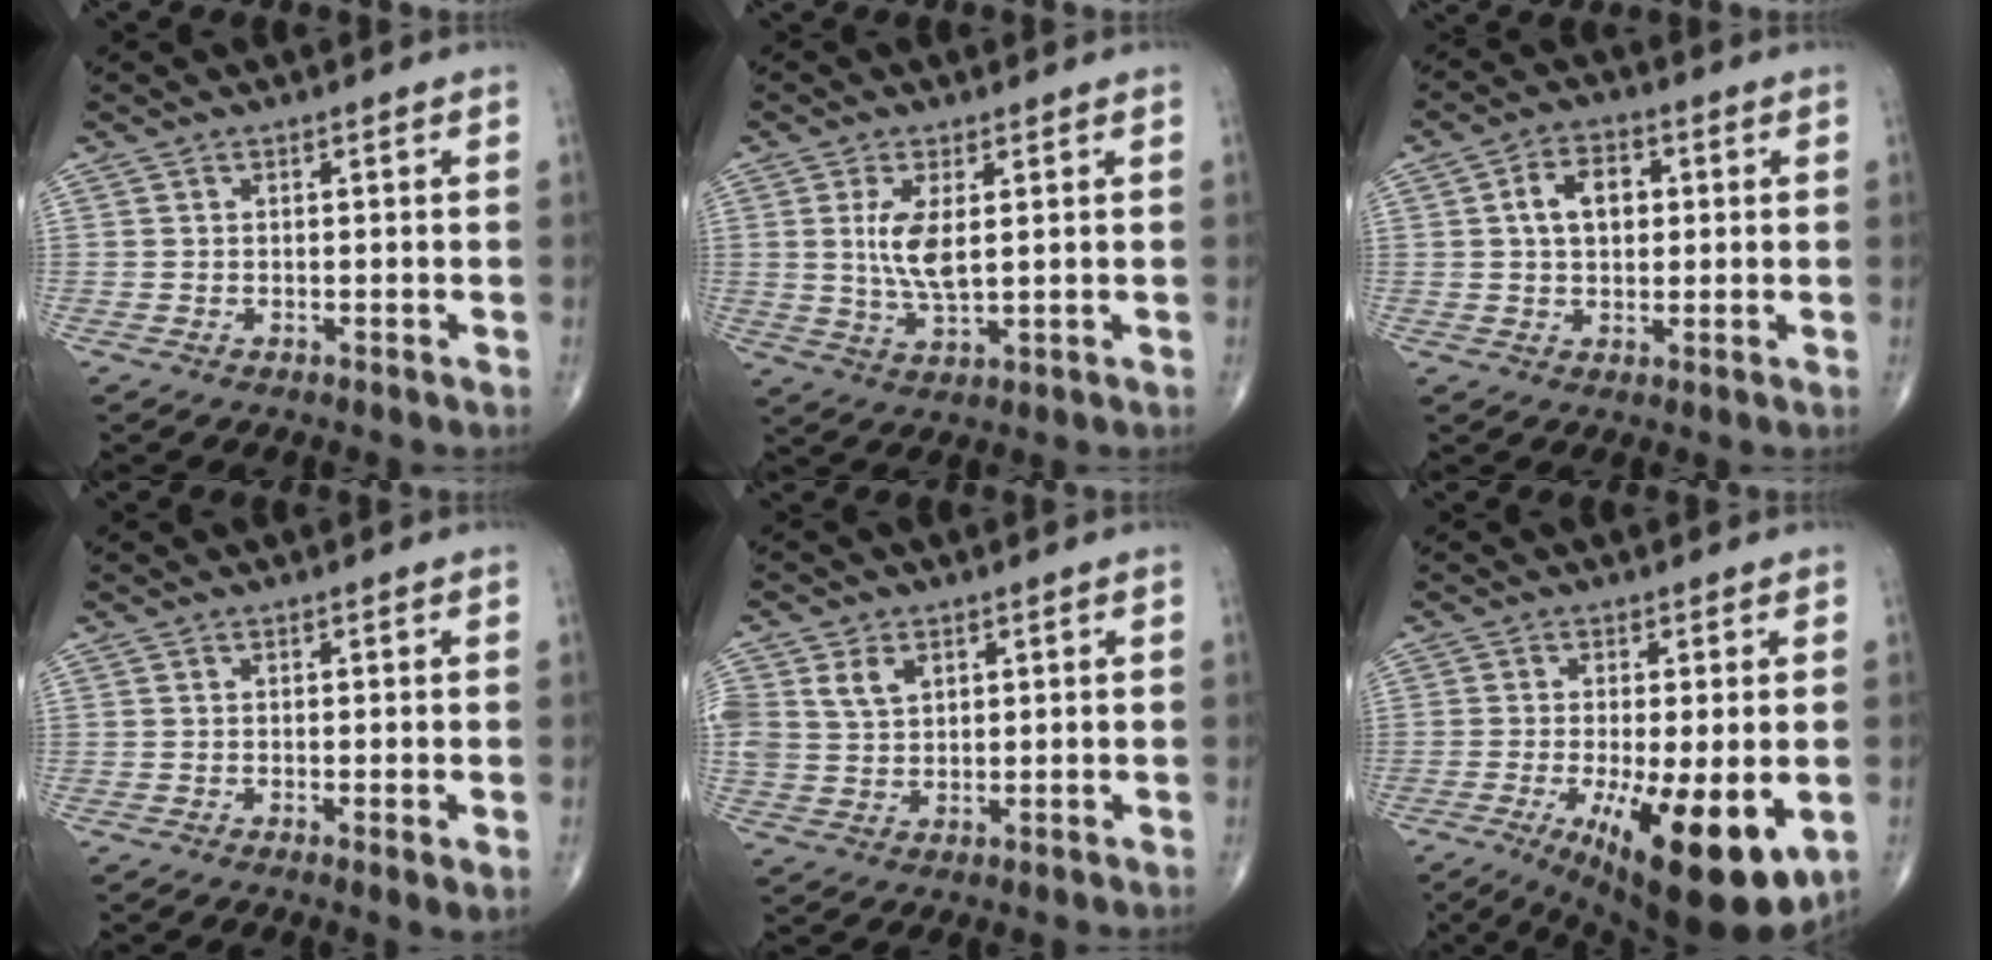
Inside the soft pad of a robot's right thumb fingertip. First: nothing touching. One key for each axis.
{"total": 6.8, "fx": 1.3, "fy": 2.6, "fz": 6.1, "tx": -0.128, "ty": -0.016, "tz": 0.032}
{"total": 7.2, "fx": 1.2, "fy": 4.8, "fz": 5.2, "tx": -0.073, "ty": 0.011, "tz": 0.016}
{"total": 1.9, "fx": -0.3, "fy": 0.3, "fz": 1.9, "tx": -0.038, "ty": -0.009, "tz": -0.007}
{"total": 6.1, "fx": 2.5, "fy": 4.4, "fz": 3.3, "tx": -0.051, "ty": -0.006, "tz": 0.054}
{"total": 16.9, "fx": -5.1, "fy": 5.0, "fz": 15.3, "tx": -0.217, "ty": -0.028, "tz": -0.062}